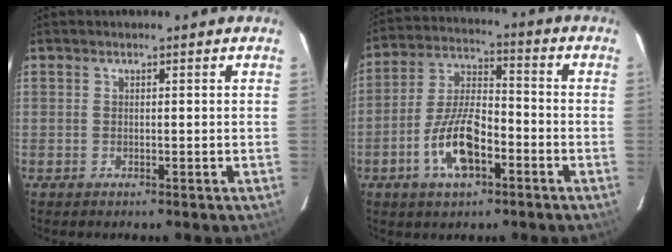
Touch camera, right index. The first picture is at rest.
{"total": 11.8, "force": [-5.2, 4.9, 9.4], "torque": [-0.194, 0.006, -0.094]}